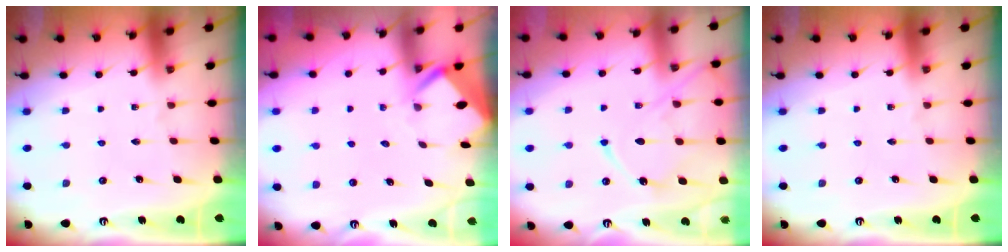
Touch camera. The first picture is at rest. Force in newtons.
{"total": 2.3, "press": 2.3, "slide": 0.2}
{"total": 11.9, "press": 11.9, "slide": 1.0}
{"total": 0.0}